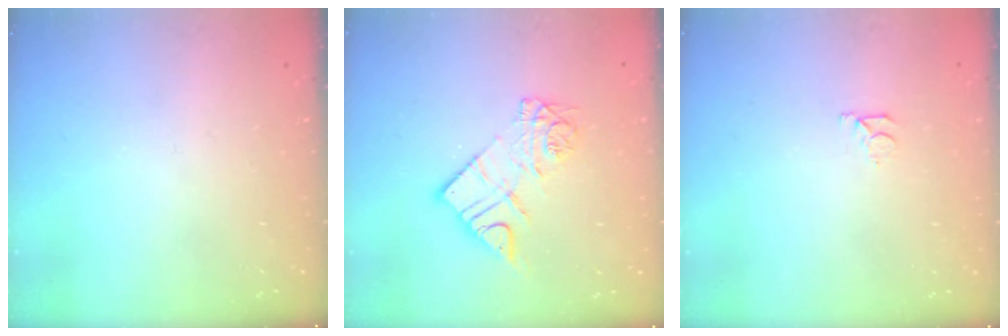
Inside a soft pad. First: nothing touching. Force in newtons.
{"total": 10.8, "press": 10.8, "slide": 0.8}
{"total": 3.1, "press": 3.1, "slide": 0.3}